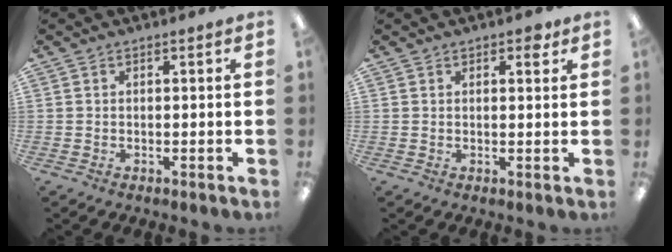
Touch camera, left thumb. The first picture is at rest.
{"total": 2.2, "force": [1.4, 1.1, 1.3], "torque": [-0.003, -0.007, 0.019]}